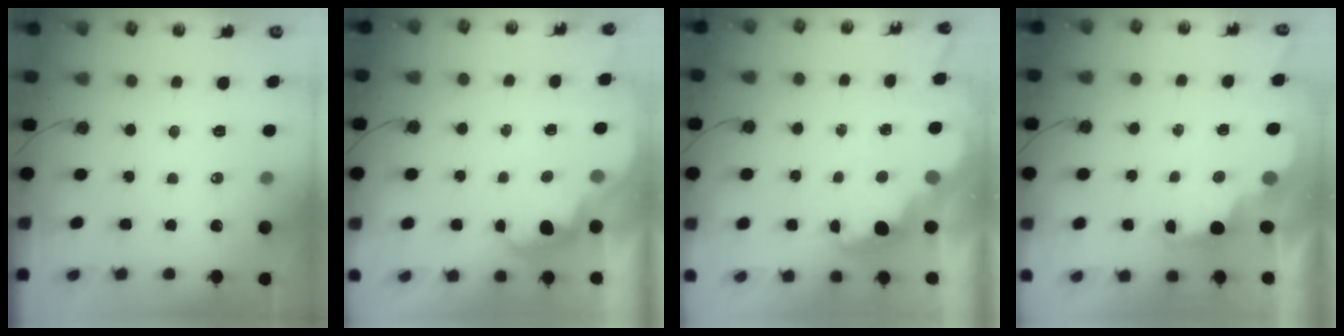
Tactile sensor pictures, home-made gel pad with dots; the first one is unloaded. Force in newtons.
{"total": 1.9, "press": 1.7, "slide": 0.8}
{"total": 3.9, "press": 3.8, "slide": 0.7}
{"total": 2.4, "press": 2.2, "slide": 0.8}